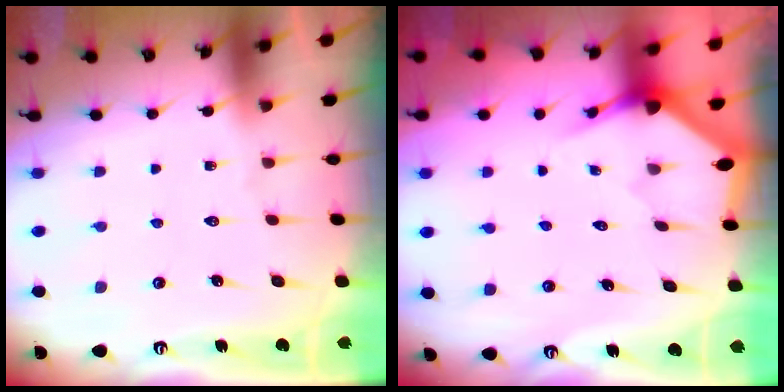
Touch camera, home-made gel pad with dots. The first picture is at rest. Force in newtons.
{"total": 3.0, "press": 3.0, "slide": 0.1}